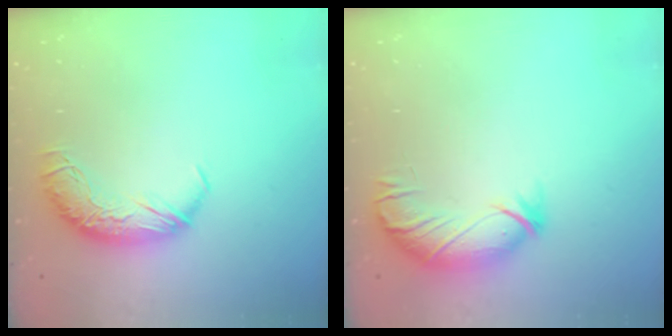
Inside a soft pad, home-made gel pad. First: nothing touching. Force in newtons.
{"total": 3.7, "press": 3.1, "slide": 2.0}